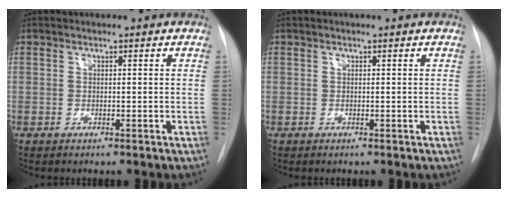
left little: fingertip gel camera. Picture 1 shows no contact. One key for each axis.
{"total": 0.0}